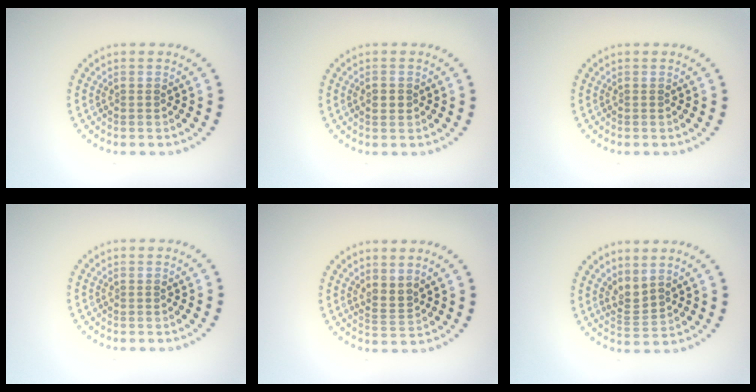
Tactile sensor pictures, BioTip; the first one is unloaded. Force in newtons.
{"total": 1.0, "press": 1.0, "slide": 0.1}
{"total": 0.0}
{"total": 0.0}
{"total": 2.0, "press": 1.5, "slide": 1.3}
{"total": 2.2, "press": 1.5, "slide": 1.6}